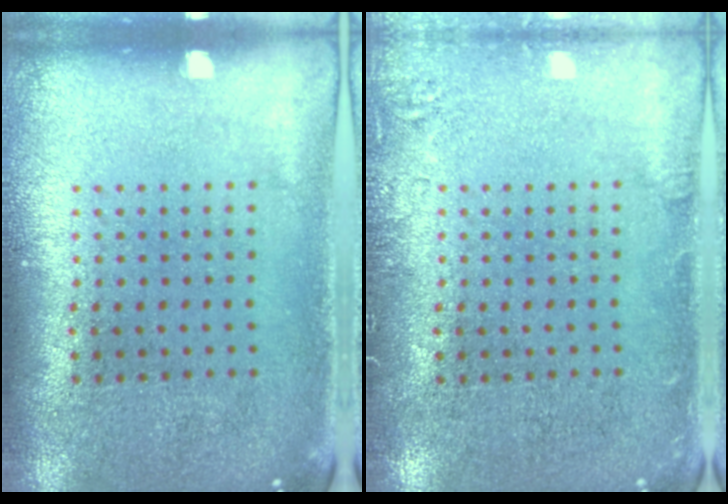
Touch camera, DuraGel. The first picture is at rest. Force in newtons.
{"total": 1.5, "press": 1.5, "slide": 0.2}